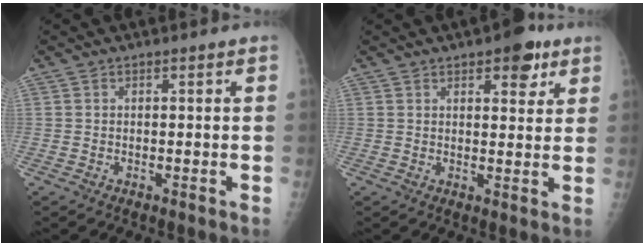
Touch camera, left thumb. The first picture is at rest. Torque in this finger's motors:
{"motor_torque": [0.76, 0.72, 0.47, -0.58, 0.02]}